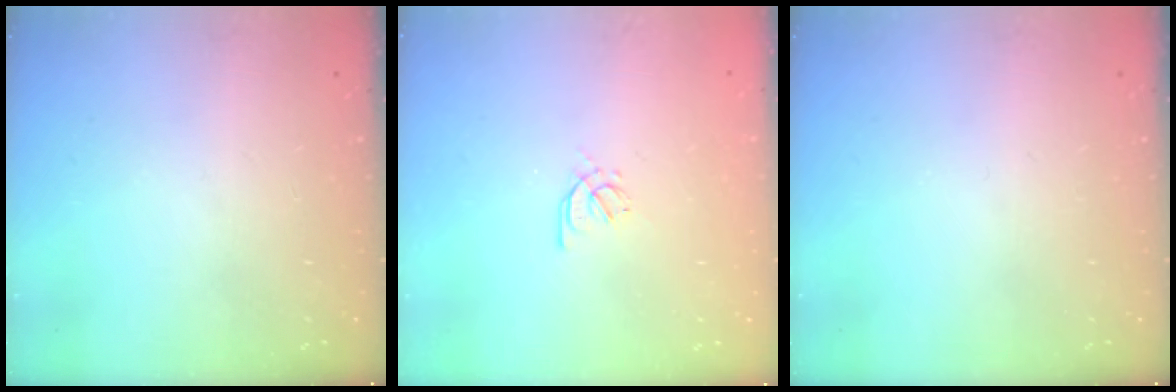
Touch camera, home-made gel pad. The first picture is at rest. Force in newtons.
{"total": 2.4, "press": 2.3, "slide": 0.6}
{"total": 0.0}